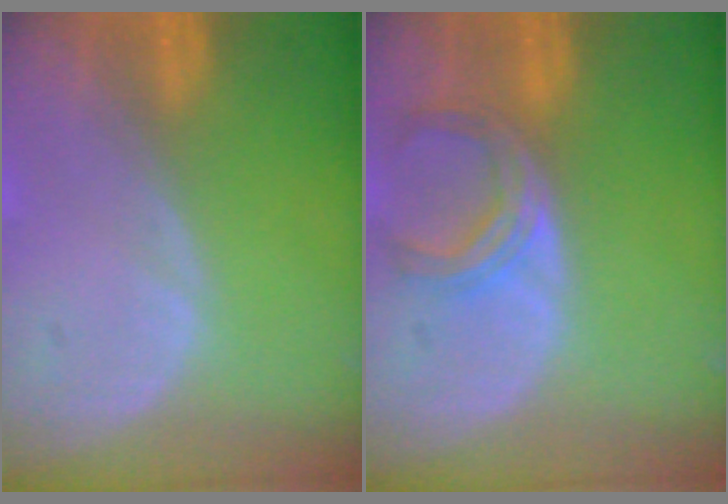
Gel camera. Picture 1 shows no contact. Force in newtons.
{"total": 4.9, "press": 4.8, "slide": 1.1}